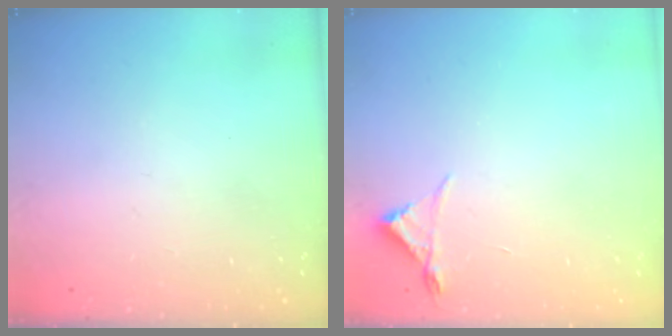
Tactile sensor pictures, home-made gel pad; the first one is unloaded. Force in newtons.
{"total": 4.2, "press": 4.1, "slide": 0.5}